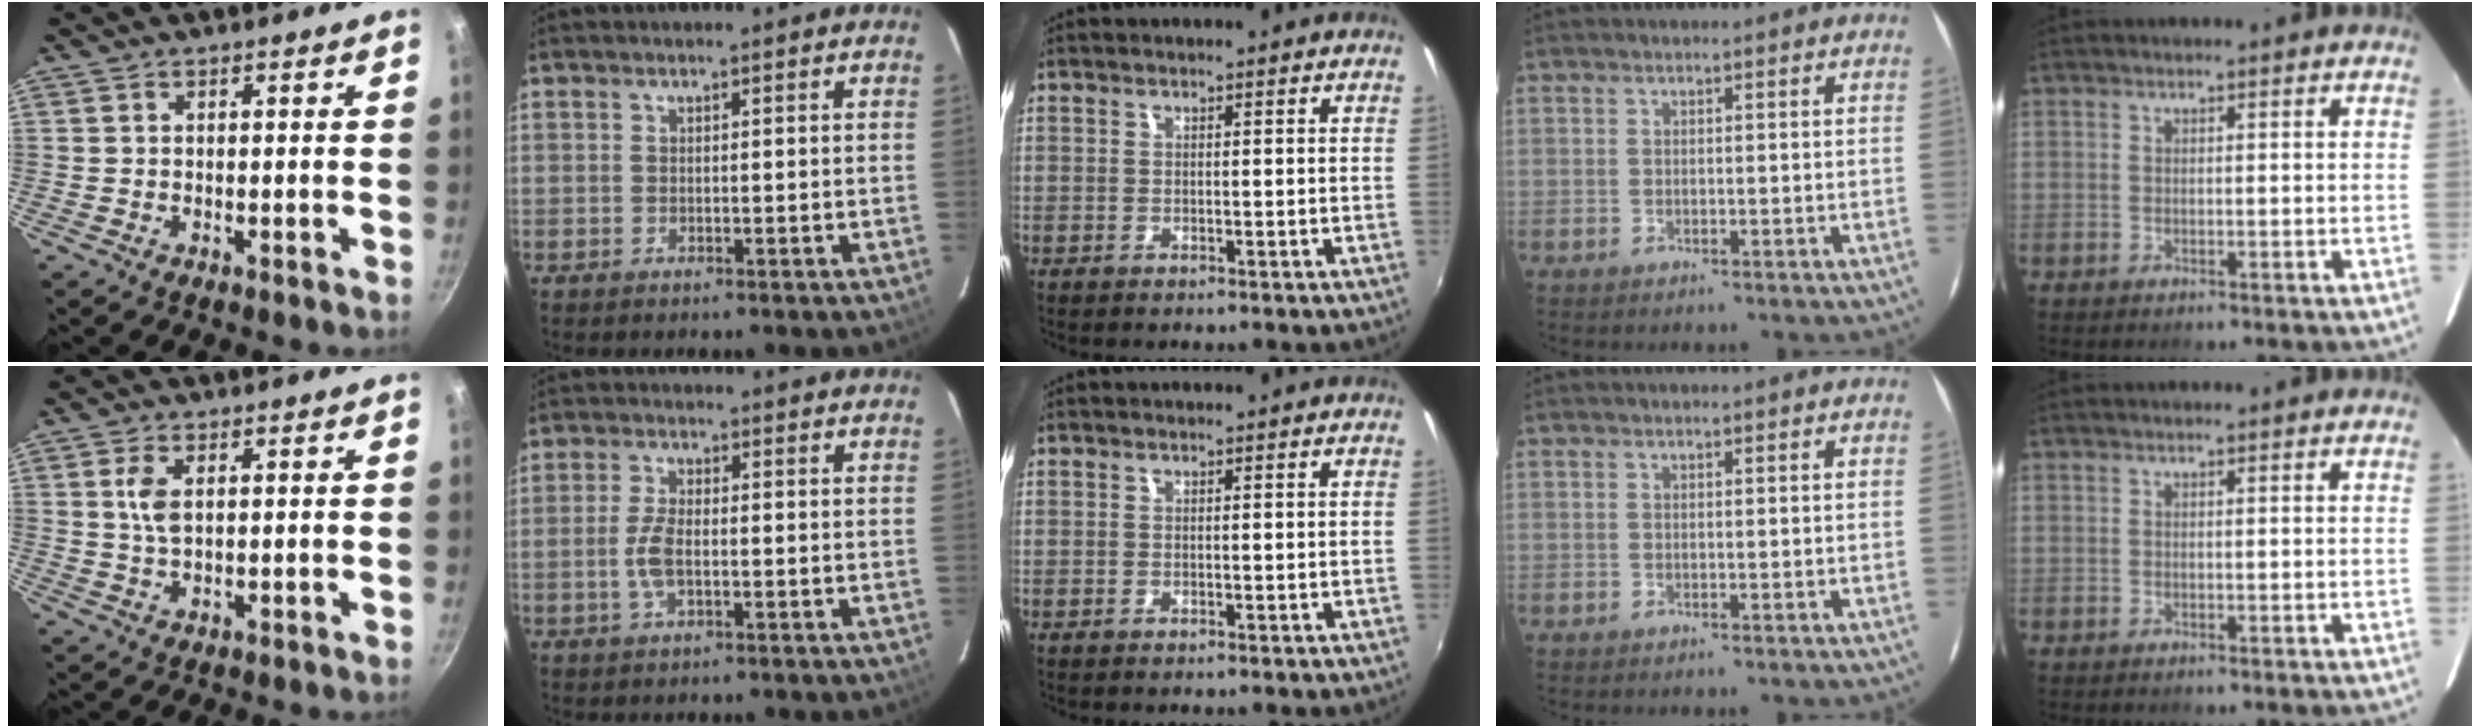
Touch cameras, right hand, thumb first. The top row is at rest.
{"thumb": {"total": 3.9, "force": [0.8, 1.9, 3.2], "torque": [-0.064, -0.002, 0.016]}, "index": {"total": 4.6, "force": [-1.2, 1.8, 4.1], "torque": [-0.092, -0.001, -0.023]}}